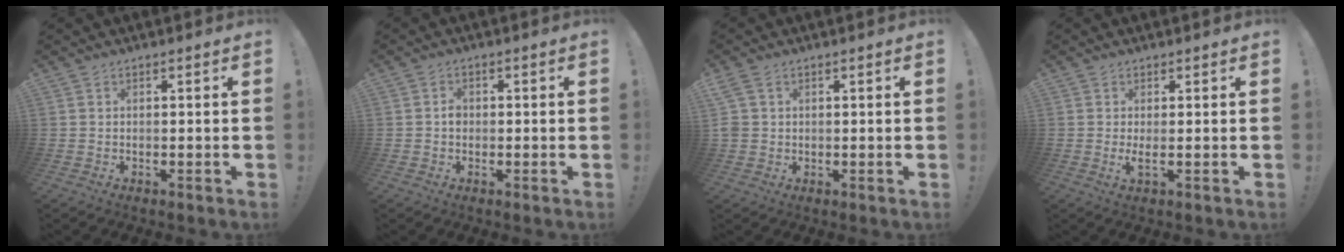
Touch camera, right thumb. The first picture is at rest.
{"total": 1.9, "force": [-0.5, 1.5, 1.1], "torque": [-0.015, 0.006, -0.012]}
{"total": 4.6, "force": [1.7, 3.5, 2.4], "torque": [-0.058, -0.003, 0.034]}
{"total": 2.4, "force": [0.6, -0.1, 2.4], "torque": [-0.031, -0.016, 0.009]}